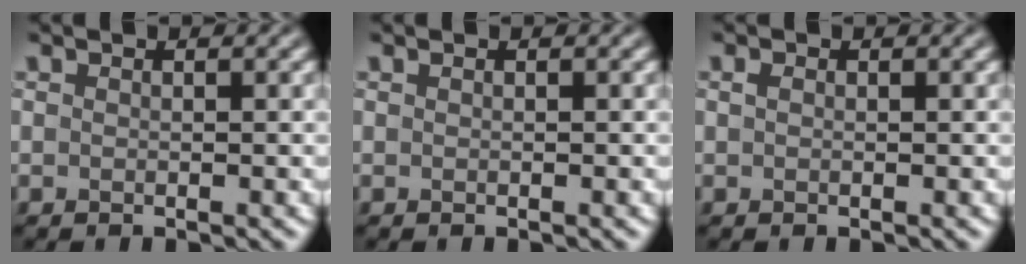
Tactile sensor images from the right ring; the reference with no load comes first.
{"total": 0.0}
{"total": 0.5, "force": [0.1, 0.4, 0.4], "torque": [-0.007, 0.000, 0.003]}